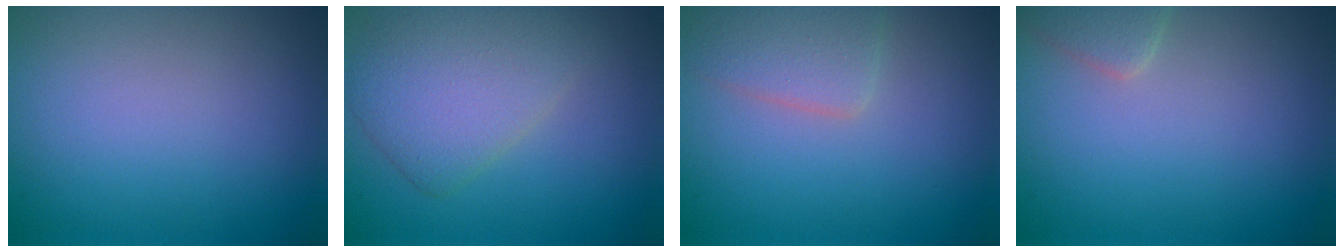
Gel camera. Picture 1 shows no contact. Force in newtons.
{"total": 4.5, "press": 4.5, "slide": 0.2}
{"total": 2.9, "press": 2.9, "slide": 0.1}
{"total": 1.8, "press": 1.8, "slide": 0.1}